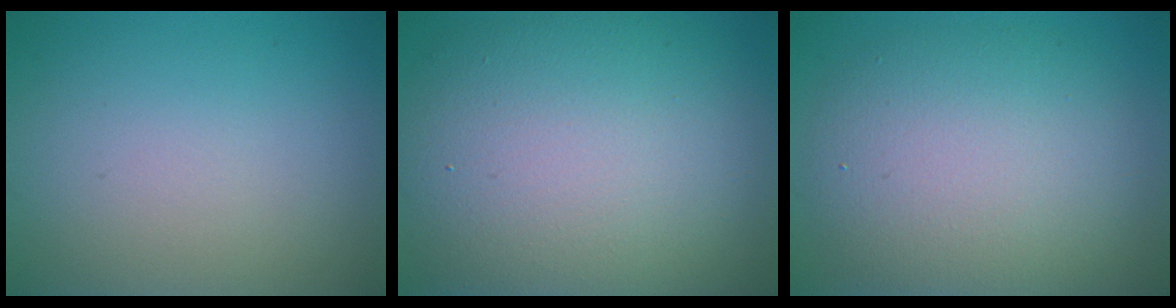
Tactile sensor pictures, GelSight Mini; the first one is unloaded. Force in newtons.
{"total": 13.1, "press": 13.1, "slide": 0.2}
{"total": 9.1, "press": 9.1, "slide": 0.3}